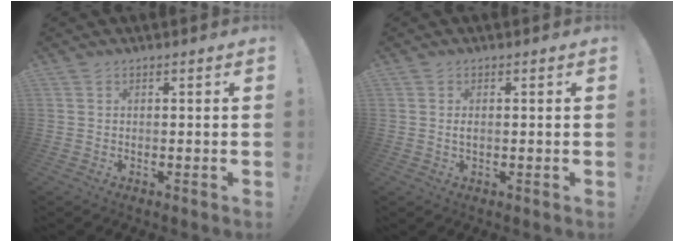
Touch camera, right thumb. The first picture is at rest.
{"total": 1.1, "force": [0.0, 0.3, 1.1], "torque": [-0.021, 0.002, -0.001]}